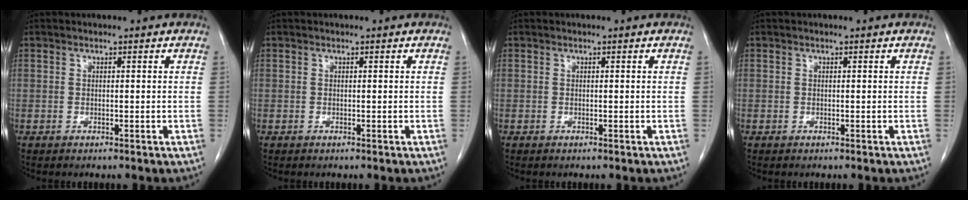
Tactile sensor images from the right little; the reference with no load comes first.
{"total": 0.0}
{"total": 0.0}
{"total": 0.0}